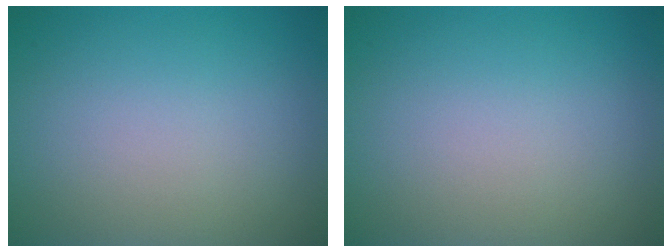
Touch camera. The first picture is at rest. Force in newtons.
{"total": 0.0}